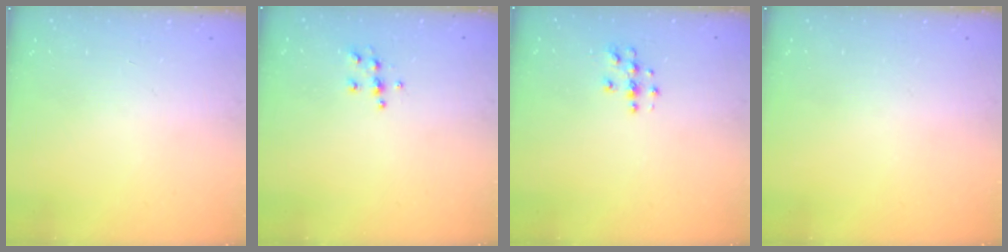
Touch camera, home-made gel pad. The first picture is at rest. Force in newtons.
{"total": 5.6, "press": 5.6, "slide": 0.6}
{"total": 3.8, "press": 3.8, "slide": 0.3}
{"total": 0.0}